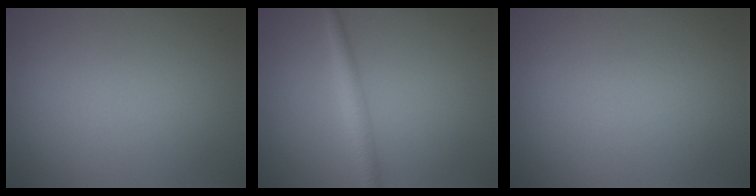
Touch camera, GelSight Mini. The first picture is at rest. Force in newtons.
{"total": 2.4, "press": 2.4, "slide": 0.0}
{"total": 0.0}